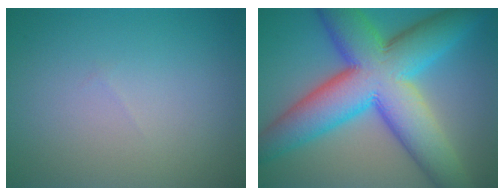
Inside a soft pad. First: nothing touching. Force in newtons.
{"total": 14.2, "press": 14.2, "slide": 0.1}